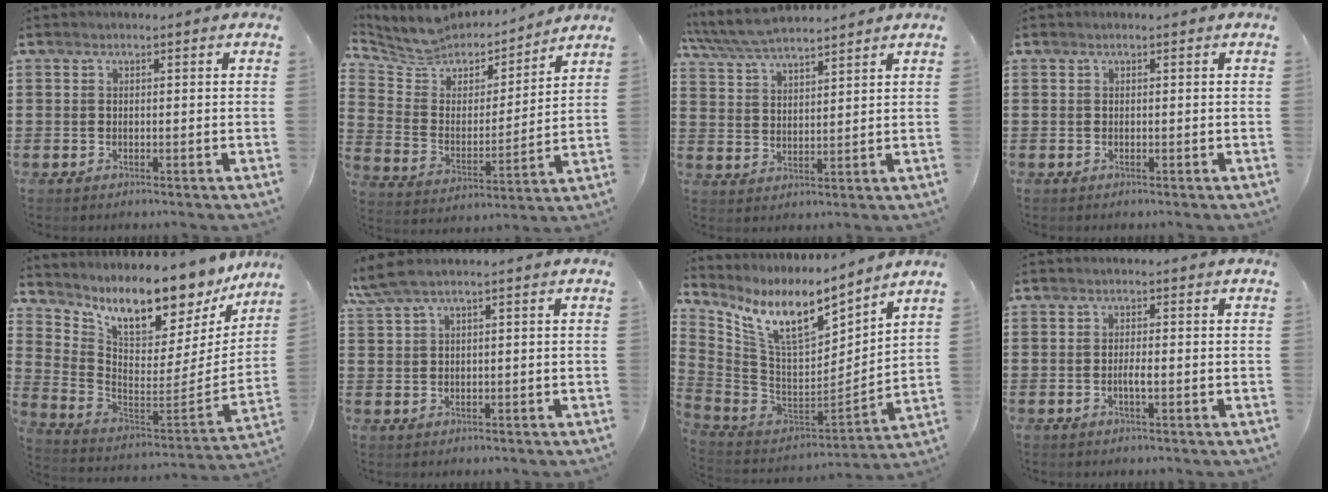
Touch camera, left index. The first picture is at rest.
{"total": 6.8, "force": [6.2, 2.5, 0.8], "torque": [-0.060, -0.045, 0.108]}
{"total": 5.7, "force": [5.3, 0.7, 1.9], "torque": [-0.055, -0.017, 0.097]}
{"total": 0.0}
{"total": 11.4, "force": [10.1, 2.0, 4.8], "torque": [-0.117, -0.086, 0.171]}
{"total": 3.0, "force": [1.4, 0.3, 2.6], "torque": [-0.060, -0.002, 0.024]}
{"total": 11.2, "force": [7.9, 2.7, 7.4], "torque": [-0.177, -0.051, 0.136]}
{"total": 1.8, "force": [-0.5, 0.3, 1.7], "torque": [-0.030, -0.001, -0.008]}